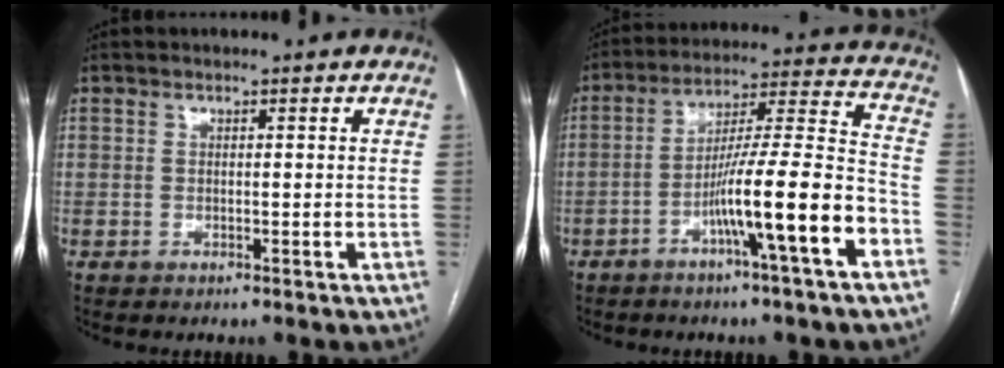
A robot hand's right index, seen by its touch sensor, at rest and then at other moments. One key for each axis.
{"total": 14.2, "fx": -6.3, "fy": -0.7, "fz": 12.7, "tx": -0.211, "ty": 0.009, "tz": -0.105}